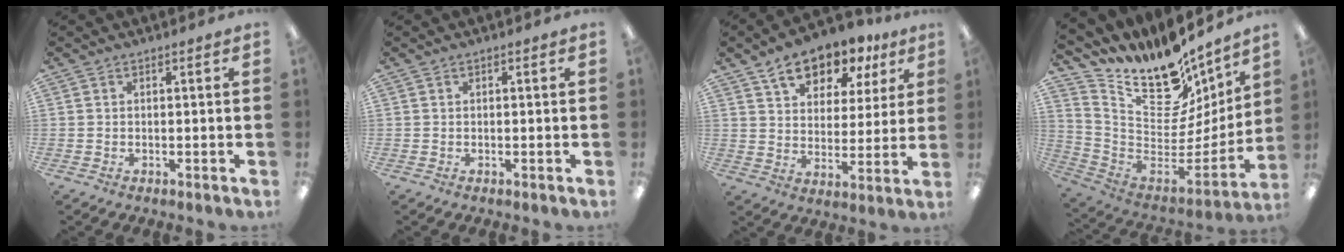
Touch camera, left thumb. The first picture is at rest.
{"total": 0.0}
{"total": 12.0, "force": [8.7, 6.7, 4.8], "torque": [-0.070, -0.048, 0.157]}
{"total": 16.3, "force": [12.6, 7.7, 6.9], "torque": [-0.104, -0.125, 0.218]}